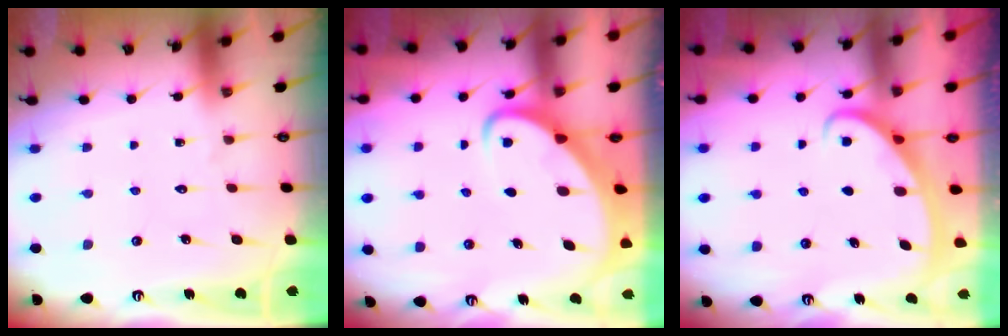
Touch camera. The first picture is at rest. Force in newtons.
{"total": 4.2, "press": 4.1, "slide": 0.5}
{"total": 2.5, "press": 2.5, "slide": 0.4}